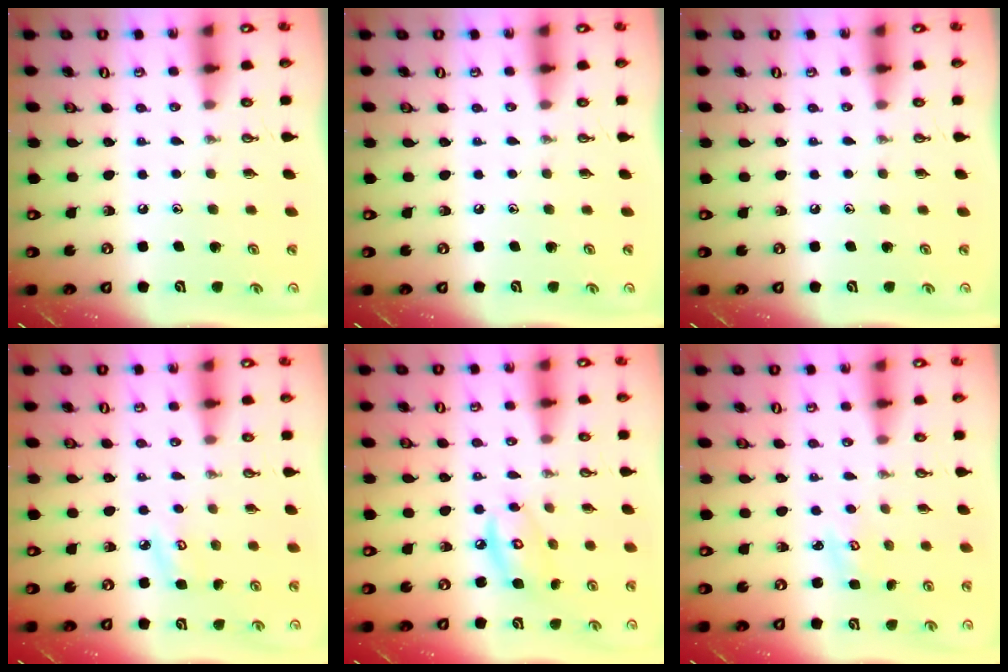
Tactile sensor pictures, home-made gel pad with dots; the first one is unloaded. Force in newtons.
{"total": 0.0}
{"total": 0.0}
{"total": 4.9, "press": 4.8, "slide": 0.6}
{"total": 7.7, "press": 7.7, "slide": 0.5}
{"total": 2.1, "press": 2.1, "slide": 0.2}